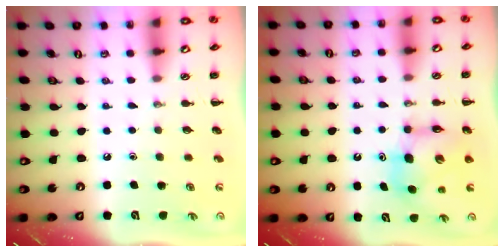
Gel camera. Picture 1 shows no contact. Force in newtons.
{"total": 7.3, "press": 7.3, "slide": 0.3}